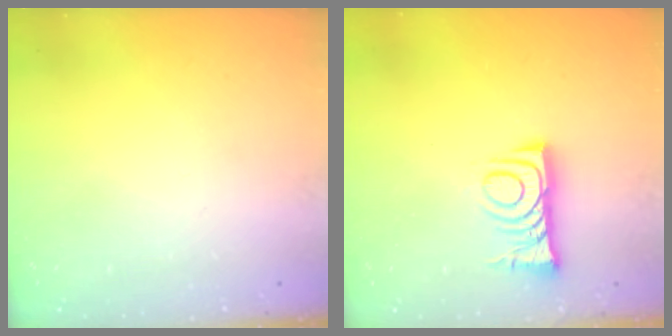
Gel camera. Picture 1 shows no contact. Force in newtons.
{"total": 7.5, "press": 7.5, "slide": 0.6}